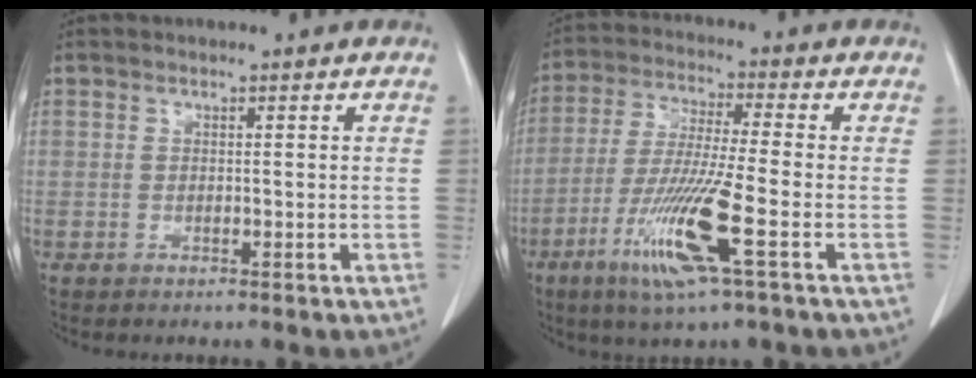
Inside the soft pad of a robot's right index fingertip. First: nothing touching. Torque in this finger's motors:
{"motor_torque": [1.20, -0.90, 0.34, 0.21]}